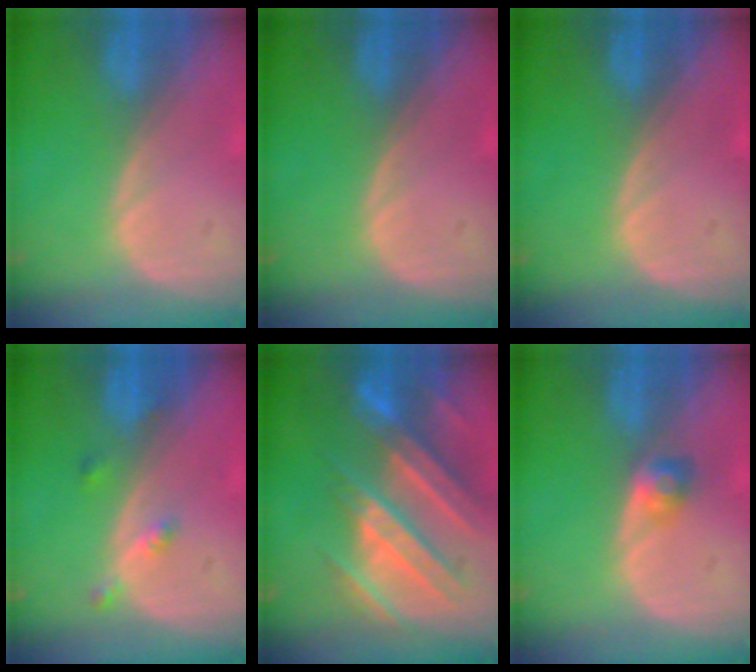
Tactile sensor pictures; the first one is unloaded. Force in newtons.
{"total": 0.0}
{"total": 0.0}
{"total": 2.4, "press": 2.0, "slide": 1.3}
{"total": 11.1, "press": 9.8, "slide": 5.1}
{"total": 2.4, "press": 2.3, "slide": 0.7}